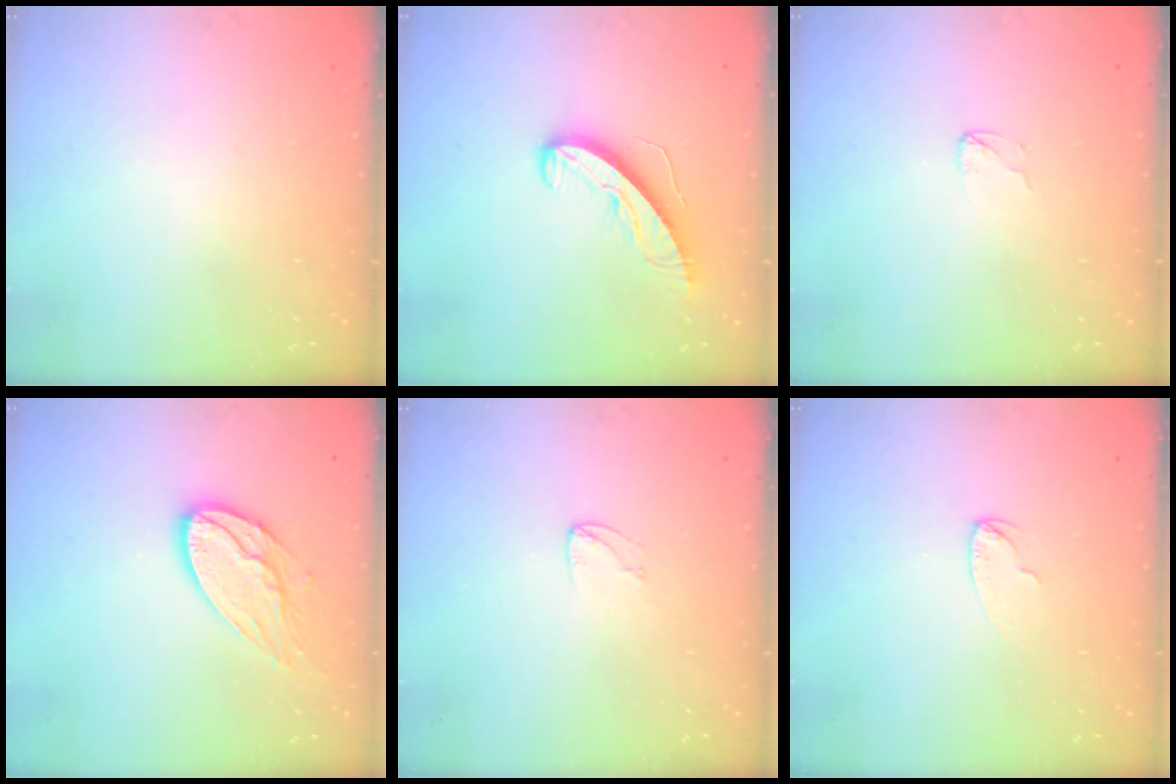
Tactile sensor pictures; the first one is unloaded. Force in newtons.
{"total": 8.6, "press": 8.6, "slide": 0.2}
{"total": 2.9, "press": 2.8, "slide": 0.3}
{"total": 11.8, "press": 11.8, "slide": 0.6}
{"total": 3.9, "press": 3.8, "slide": 0.2}
{"total": 4.1, "press": 4.1, "slide": 0.4}